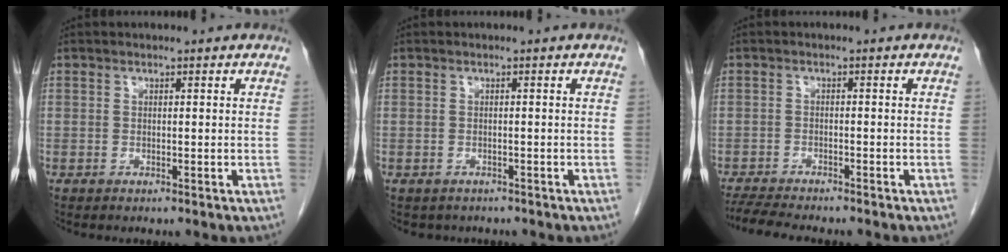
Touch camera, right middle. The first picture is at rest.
{"total": 2.5, "force": [-2.0, 1.4, 0.2], "torque": [-0.006, 0.003, -0.027]}
{"total": 7.8, "force": [-7.0, 0.7, 3.4], "torque": [-0.057, -0.014, -0.112]}